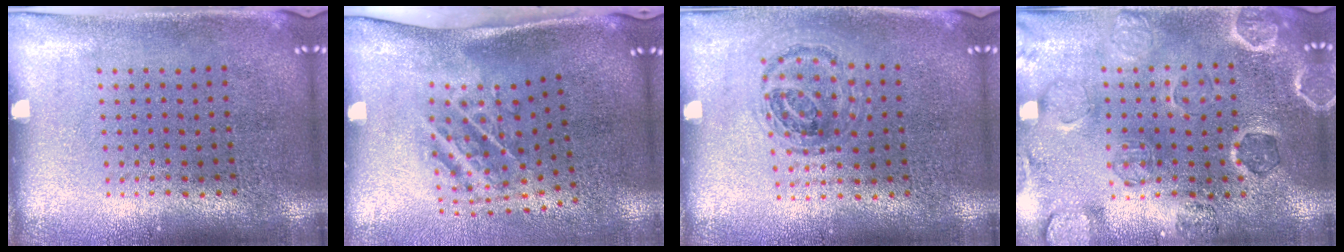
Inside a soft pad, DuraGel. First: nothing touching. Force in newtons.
{"total": 2.0, "press": 1.2, "slide": 1.7}
{"total": 0.9, "press": 0.9, "slide": 0.3}
{"total": 1.0, "press": 0.9, "slide": 0.3}